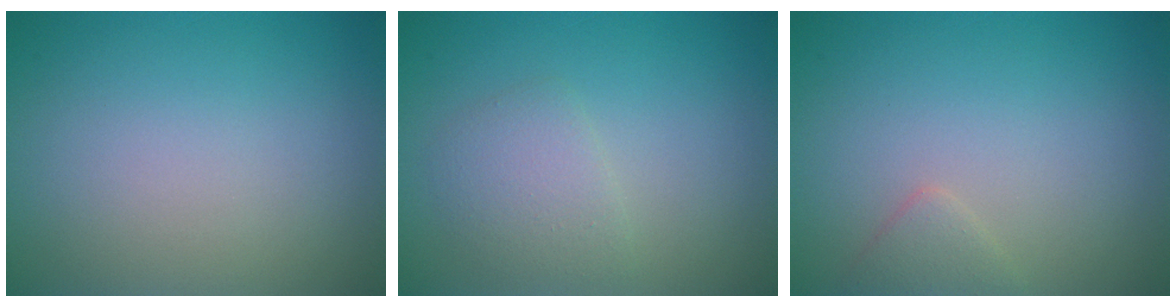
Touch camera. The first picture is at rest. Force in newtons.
{"total": 2.2, "press": 2.2, "slide": 0.0}
{"total": 1.3, "press": 1.3, "slide": 0.0}